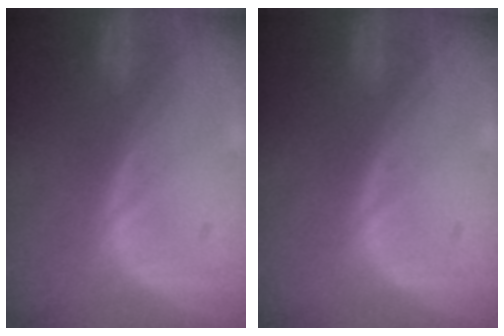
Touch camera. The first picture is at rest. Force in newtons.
{"total": 0.0}